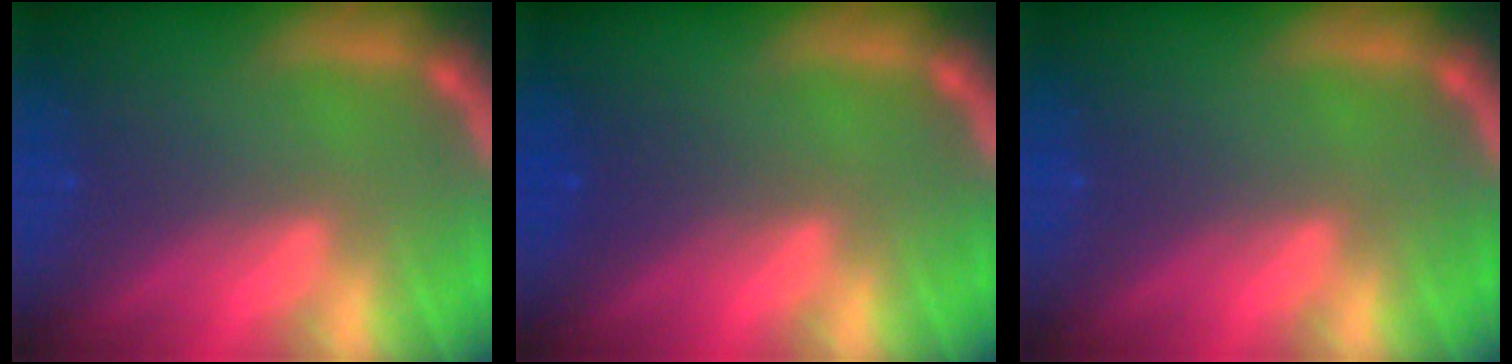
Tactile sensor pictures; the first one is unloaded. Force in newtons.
{"total": 1.5}
{"total": 0.0}